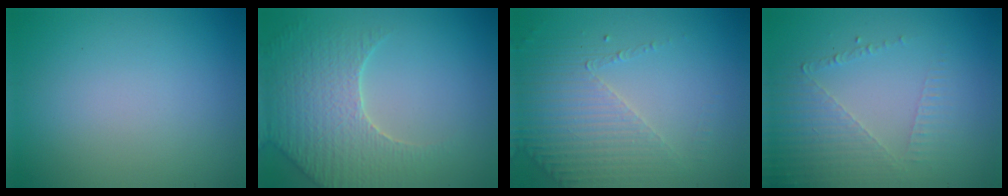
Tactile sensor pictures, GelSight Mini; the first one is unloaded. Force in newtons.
{"total": 4.9, "press": 4.7, "slide": 1.1}
{"total": 4.3, "press": 3.3, "slide": 2.7}
{"total": 5.1, "press": 3.1, "slide": 4.0}